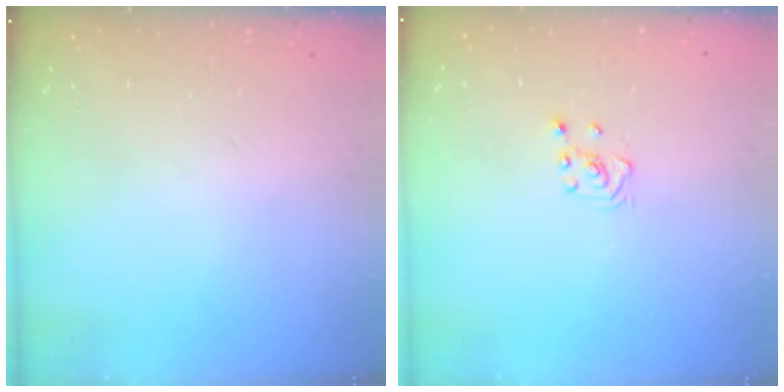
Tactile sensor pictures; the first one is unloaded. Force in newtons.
{"total": 2.8, "press": 2.6, "slide": 1.1}